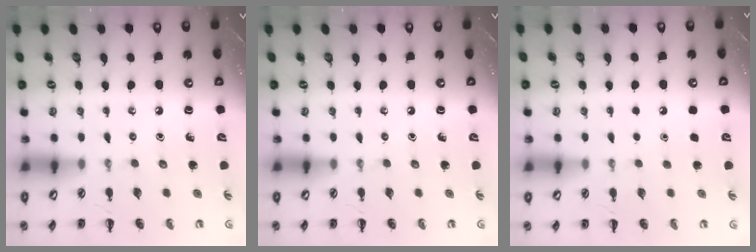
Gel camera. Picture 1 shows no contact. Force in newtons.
{"total": 0.0}
{"total": 1.8, "press": 1.7, "slide": 0.1}